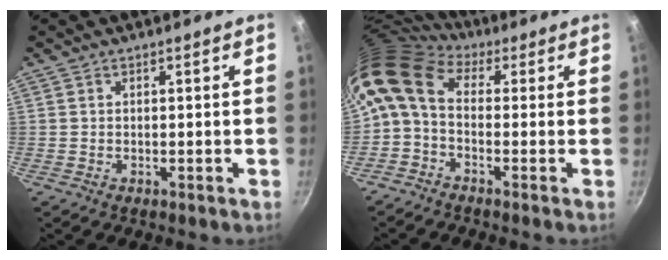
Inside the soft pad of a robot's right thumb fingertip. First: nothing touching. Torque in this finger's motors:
{"motor_torque": [-0.04, 1.15, 1.01, -1.01, 0.57]}